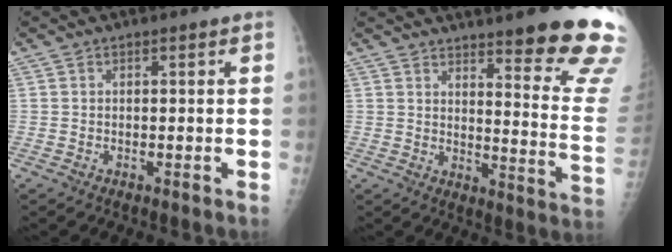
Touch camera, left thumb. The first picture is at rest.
{"total": 19.3, "force": [14.5, 2.2, 12.6], "torque": [-0.133, -0.109, 0.181]}